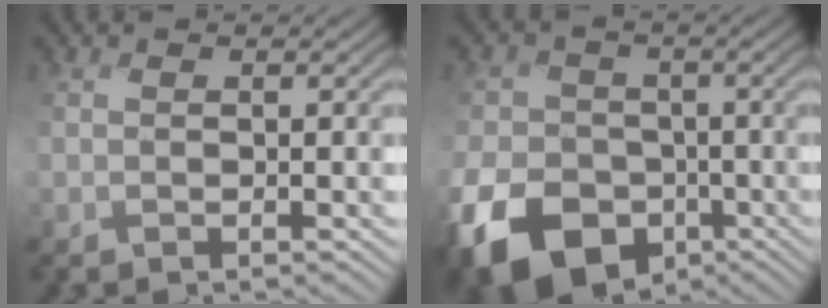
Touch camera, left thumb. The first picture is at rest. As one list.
[{"total": 13.8, "force": [-6.0, 10.5, 6.7], "torque": [-0.180, -0.045, -0.119]}]